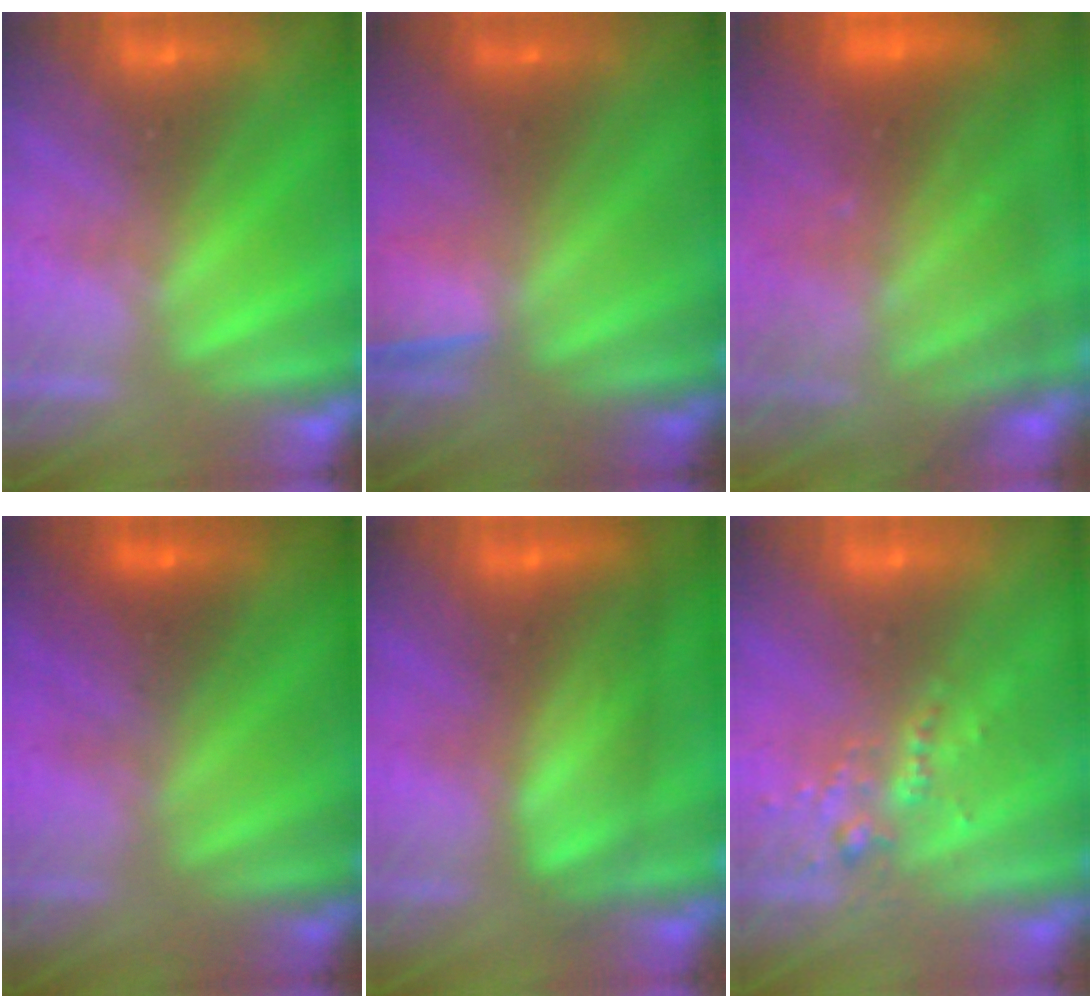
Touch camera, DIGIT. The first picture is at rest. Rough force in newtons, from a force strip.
{"total": 1.4}
{"total": 7.3}
{"total": 1.7}
{"total": 8.7}
{"total": 2.6}